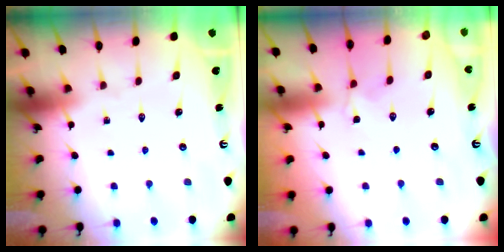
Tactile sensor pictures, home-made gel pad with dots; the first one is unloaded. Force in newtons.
{"total": 2.2, "press": 2.2, "slide": 0.4}